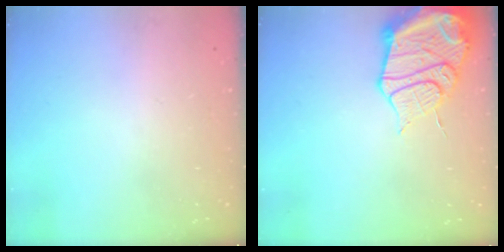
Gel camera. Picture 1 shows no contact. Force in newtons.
{"total": 17.2, "press": 17.1, "slide": 1.7}